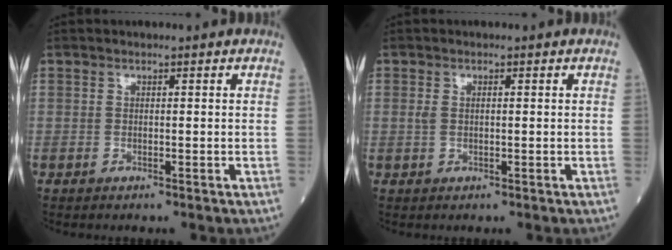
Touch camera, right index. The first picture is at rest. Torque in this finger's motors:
{"motor_torque": [-0.07, -0.10, 0.00, 0.00]}